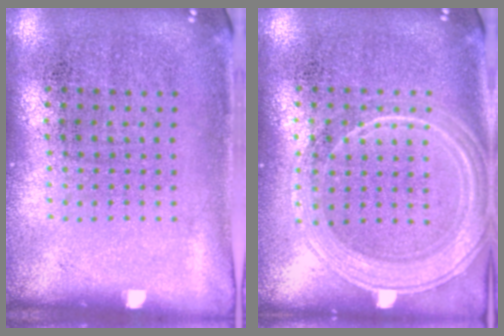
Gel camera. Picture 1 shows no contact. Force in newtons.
{"total": 1.9, "press": 1.8, "slide": 0.3}